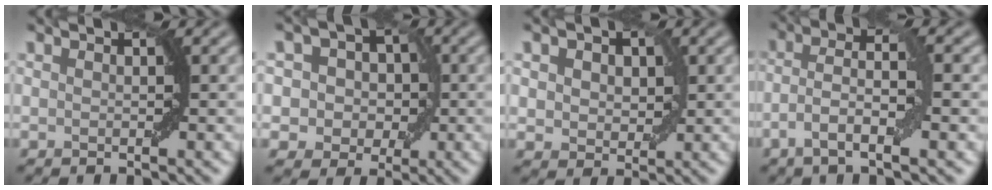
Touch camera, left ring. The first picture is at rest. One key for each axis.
{"total": 5.6, "fx": 1.1, "fy": 4.8, "fz": 2.5, "tx": -0.018, "ty": 0.026, "tz": -0.013}
{"total": 4.4, "fx": 1.4, "fy": 3.2, "fz": 2.6, "tx": -0.042, "ty": 0.016, "tz": 0.006}
{"total": 4.8, "fx": -1.6, "fy": 1.1, "fz": 4.4, "tx": -0.087, "ty": 0.010, "tz": -0.036}